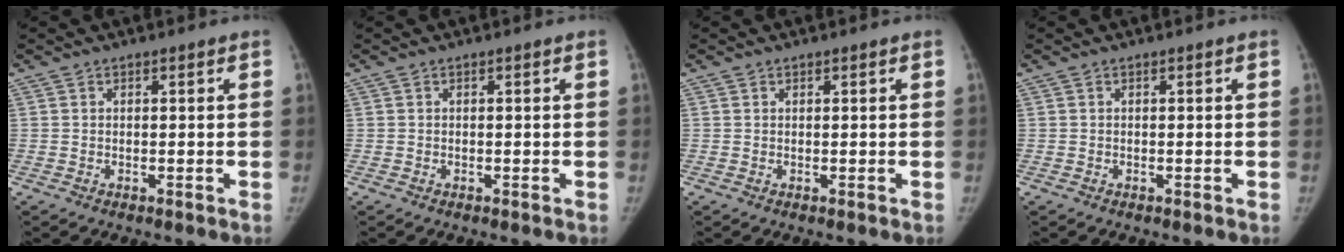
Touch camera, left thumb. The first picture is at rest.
{"total": 0.0}
{"total": 0.0}
{"total": 0.0}